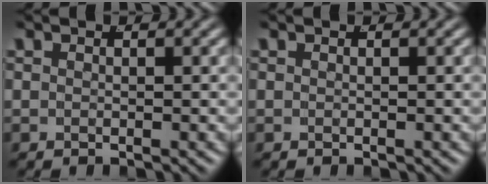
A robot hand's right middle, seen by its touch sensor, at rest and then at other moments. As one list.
[{"total": 0.0}]